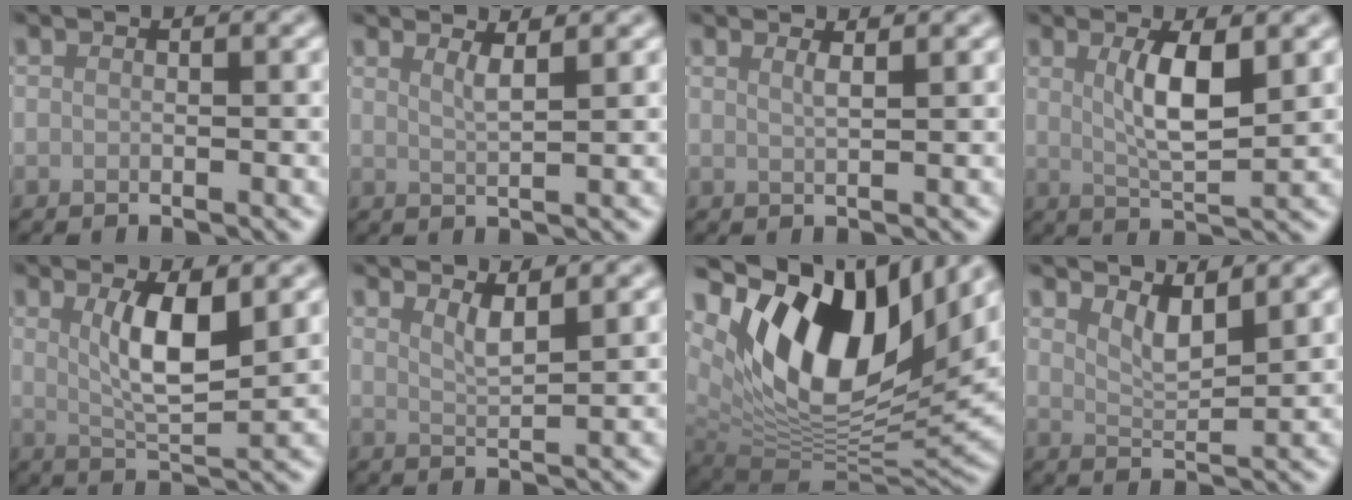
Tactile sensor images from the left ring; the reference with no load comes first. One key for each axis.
{"total": 2.0, "fx": 1.3, "fy": 0.5, "fz": 1.5, "tx": -0.015, "ty": -0.001, "tz": 0.018}
{"total": 1.5, "fx": 1.0, "fy": 0.5, "fz": 1.0, "tx": -0.005, "ty": 0.001, "tz": 0.009}
{"total": 4.5, "fx": 1.2, "fy": 1.1, "fz": 4.1, "tx": -0.076, "ty": -0.004, "tz": 0.024}
{"total": 5.1, "fx": 1.5, "fy": 1.4, "fz": 4.7, "tx": -0.086, "ty": -0.007, "tz": 0.030}
{"total": 2.5, "fx": 1.8, "fy": 0.6, "fz": 1.6, "tx": -0.020, "ty": -0.005, "tz": 0.030}
{"total": 15.1, "fx": 5.7, "fy": 8.4, "fz": 11.2, "tx": -0.196, "ty": 0.004, "tz": 0.101}
{"total": 2.9, "fx": 2.0, "fy": 0.7, "fz": 1.9, "tx": -0.035, "ty": -0.012, "tz": 0.038}